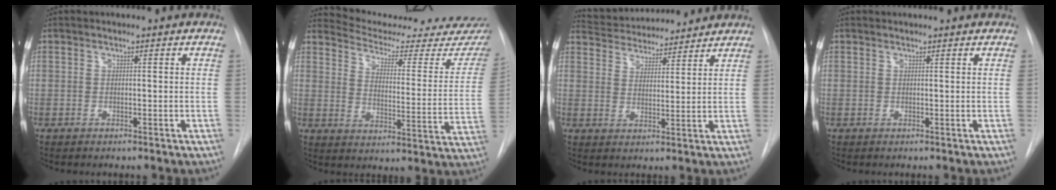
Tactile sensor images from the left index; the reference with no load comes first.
{"total": 21.3, "force": [20.2, 2.4, 6.3], "torque": [-0.081, -0.086, 0.249]}
{"total": 13.8, "force": [13.0, 2.7, 3.6], "torque": [-0.058, 0.026, 0.197]}
{"total": 1.6, "force": [1.6, 0.2, 0.2], "torque": [-0.010, 0.017, 0.021]}